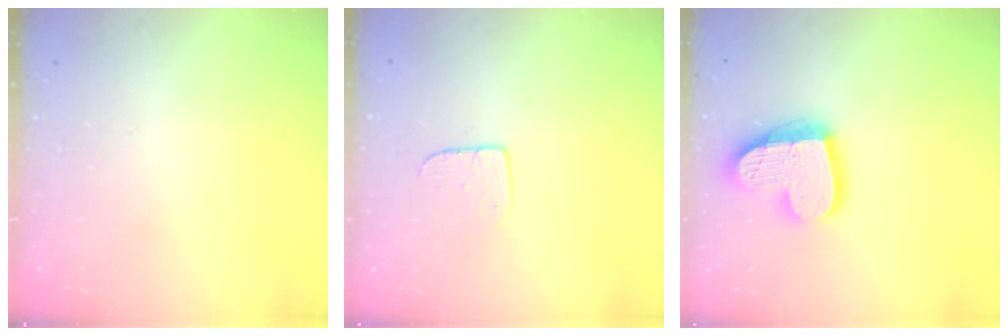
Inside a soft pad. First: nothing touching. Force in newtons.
{"total": 5.0, "press": 5.0, "slide": 0.4}
{"total": 17.2, "press": 17.1, "slide": 1.5}